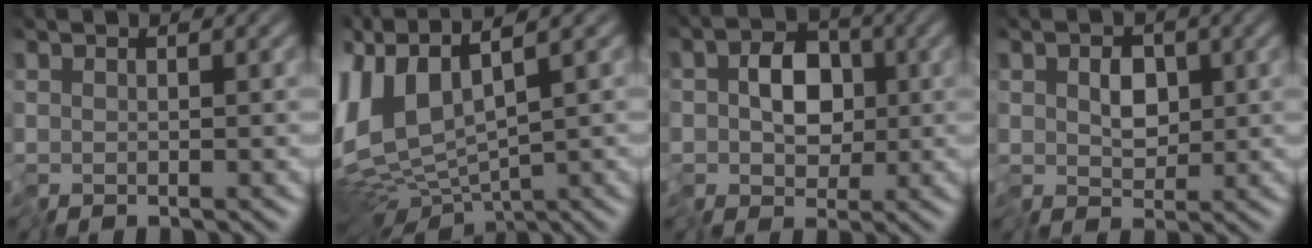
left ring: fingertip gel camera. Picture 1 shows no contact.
{"total": 8.1, "force": [0.8, 4.1, 6.9], "torque": [-0.162, -0.002, 0.020]}
{"total": 4.7, "force": [-0.6, 3.4, 3.2], "torque": [-0.050, 0.003, -0.018]}
{"total": 2.9, "force": [-0.2, 2.0, 2.1], "torque": [-0.036, -0.003, -0.006]}